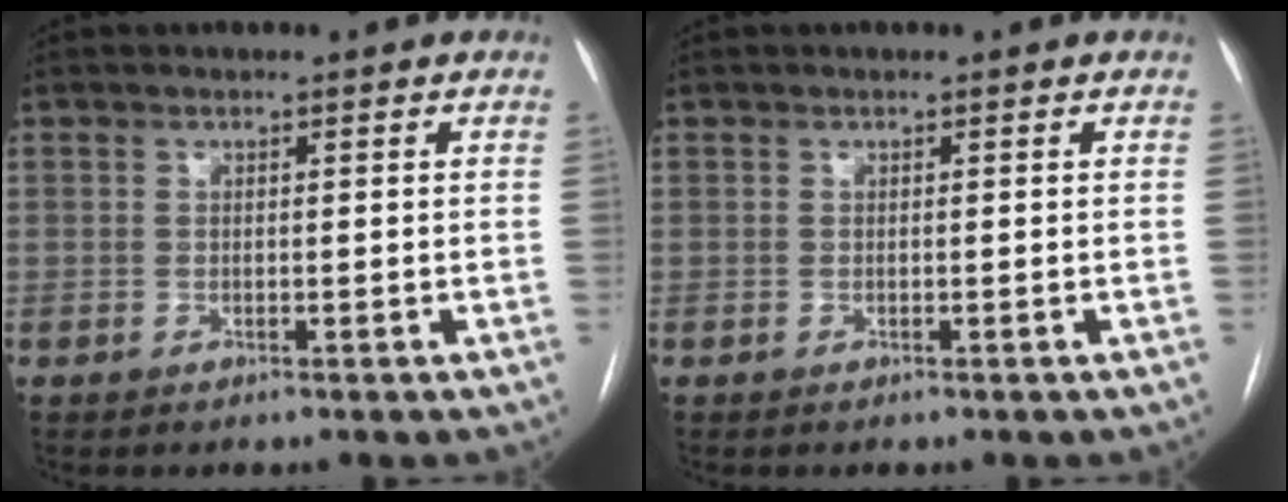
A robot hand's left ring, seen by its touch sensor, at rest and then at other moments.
{"total": 0.0}